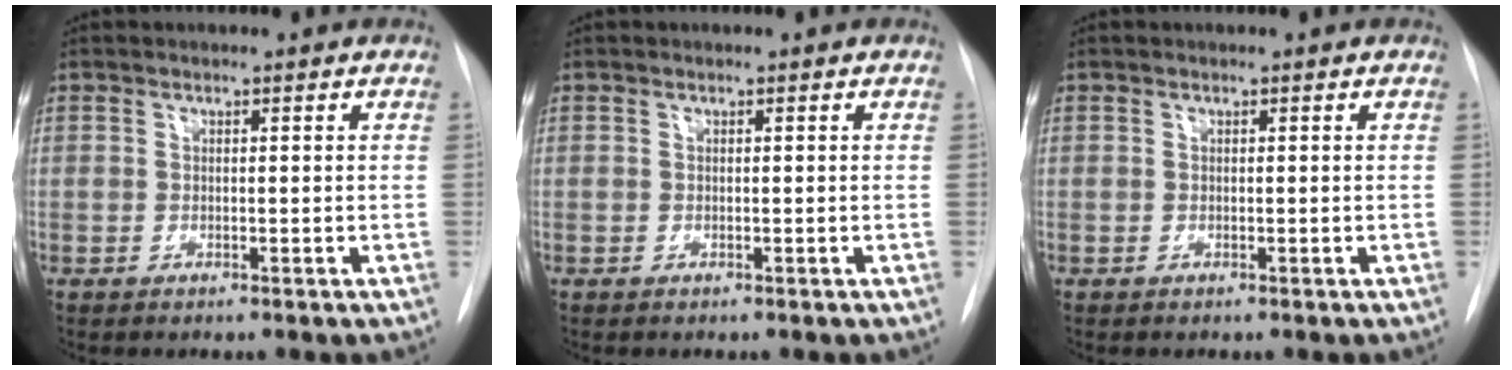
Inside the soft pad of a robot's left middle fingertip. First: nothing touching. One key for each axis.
{"total": 0.0}
{"total": 0.0}